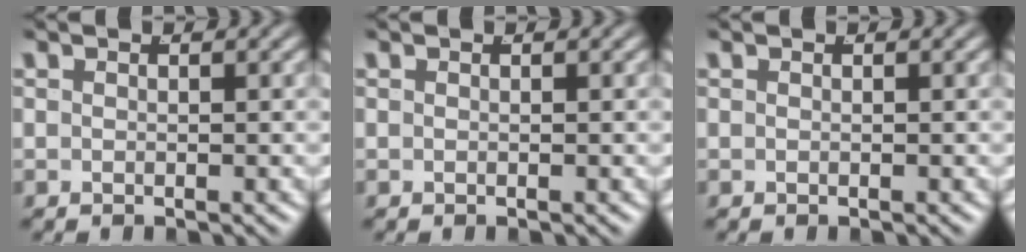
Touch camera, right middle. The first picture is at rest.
{"total": 0.0}
{"total": 0.0}